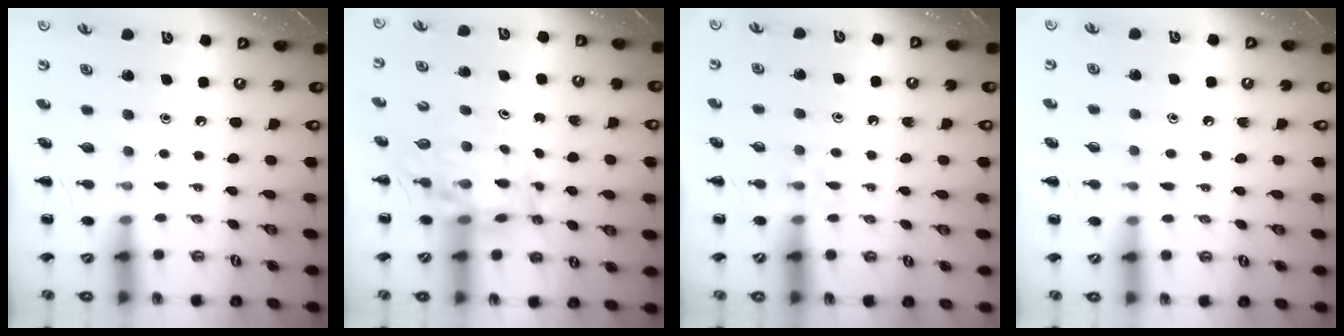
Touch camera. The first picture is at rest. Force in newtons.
{"total": 9.1, "press": 8.5, "slide": 3.2}
{"total": 3.0, "press": 2.7, "slide": 1.2}
{"total": 5.1, "press": 4.7, "slide": 2.0}